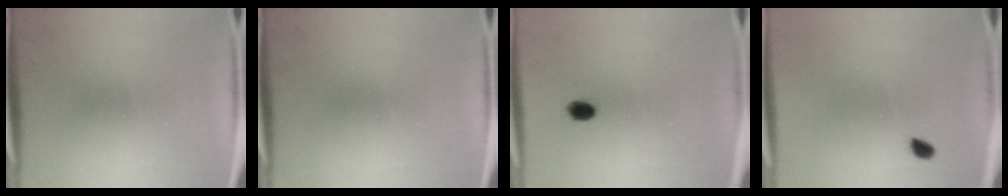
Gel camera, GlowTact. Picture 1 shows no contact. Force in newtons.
{"total": 0.0}
{"total": 2.4}
{"total": 1.7}